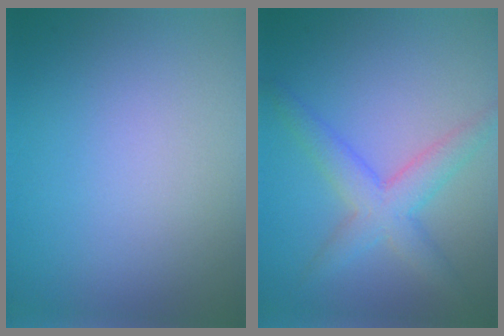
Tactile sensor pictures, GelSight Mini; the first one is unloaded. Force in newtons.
{"total": 3.9, "press": 3.9, "slide": 0.1}